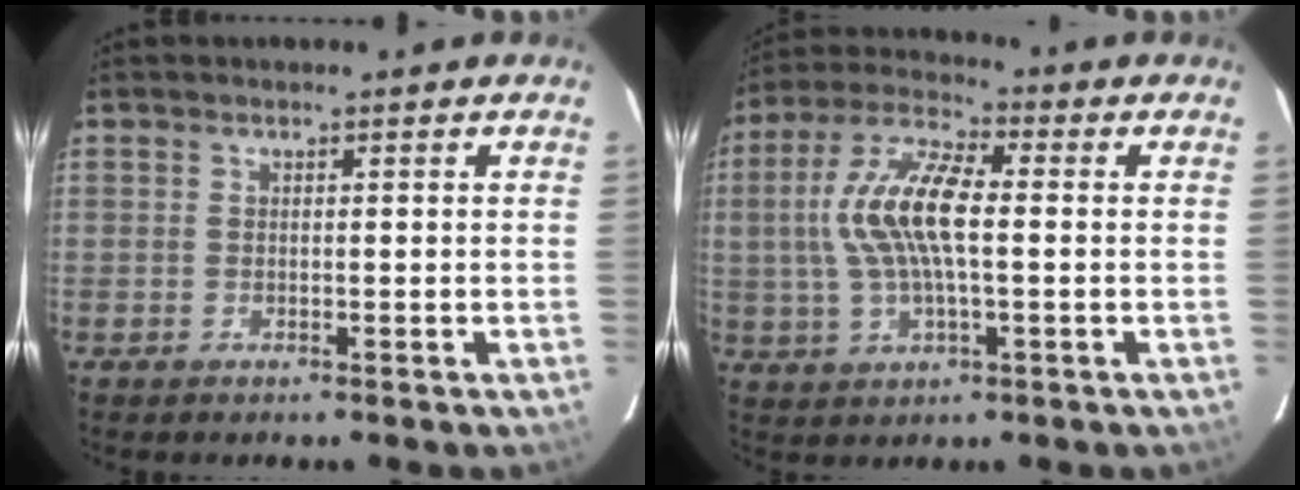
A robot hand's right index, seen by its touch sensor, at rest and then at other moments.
{"total": 13.0, "force": [0.6, 4.7, 12.1], "torque": [-0.249, 0.015, 0.008]}